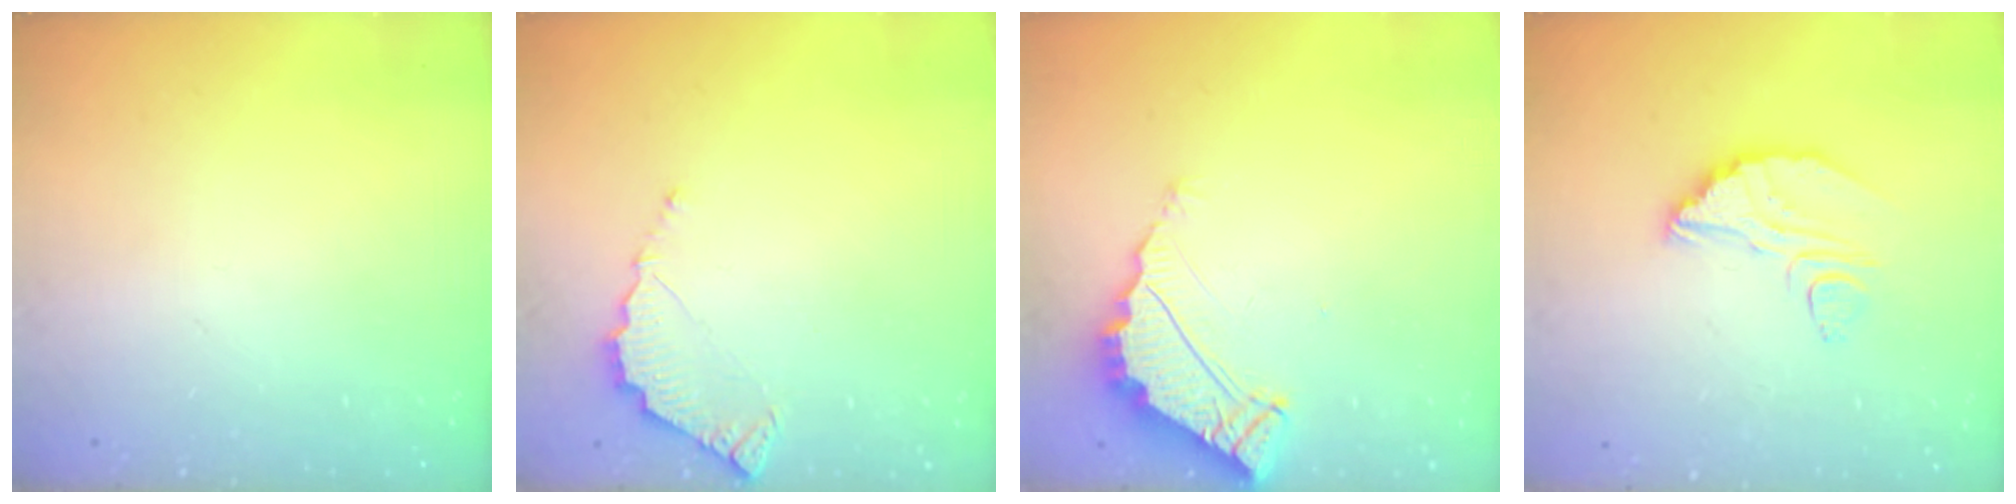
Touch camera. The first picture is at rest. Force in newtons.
{"total": 5.0, "press": 5.0, "slide": 0.2}
{"total": 5.1, "press": 5.1, "slide": 0.2}
{"total": 9.7, "press": 9.6, "slide": 0.8}